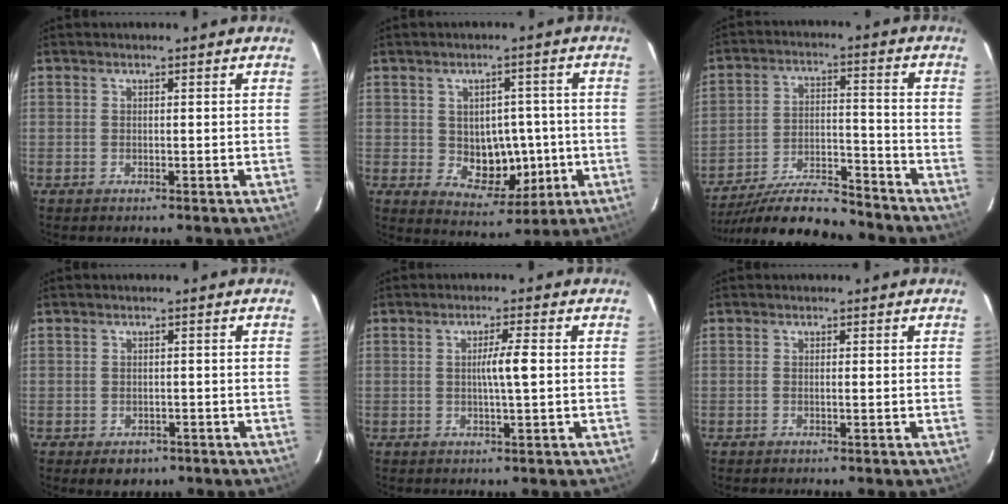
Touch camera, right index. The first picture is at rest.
{"total": 8.4, "force": [-0.7, 5.8, 6.1], "torque": [-0.081, 0.009, 0.008]}
{"total": 13.1, "force": [-12.2, 1.6, 4.4], "torque": [-0.075, 0.013, -0.209]}
{"total": 3.7, "force": [-2.4, 2.5, 1.4], "torque": [-0.017, 0.000, -0.025]}
{"total": 3.6, "force": [0.0, -0.3, 3.5], "torque": [-0.063, -0.002, 0.000]}
{"total": 0.0}